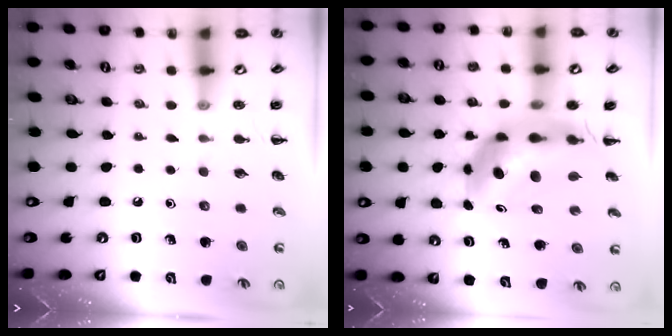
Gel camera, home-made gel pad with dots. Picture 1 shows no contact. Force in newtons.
{"total": 11.3, "press": 10.8, "slide": 3.5}